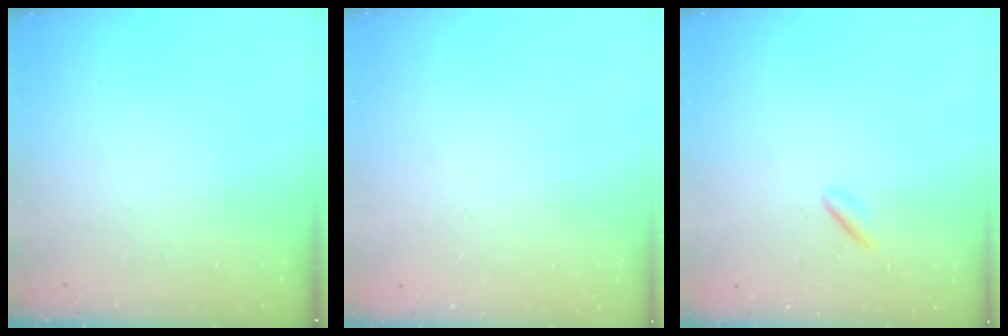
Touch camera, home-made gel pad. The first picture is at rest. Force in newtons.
{"total": 2.0, "press": 2.0, "slide": 0.1}
{"total": 1.2, "press": 1.1, "slide": 0.5}